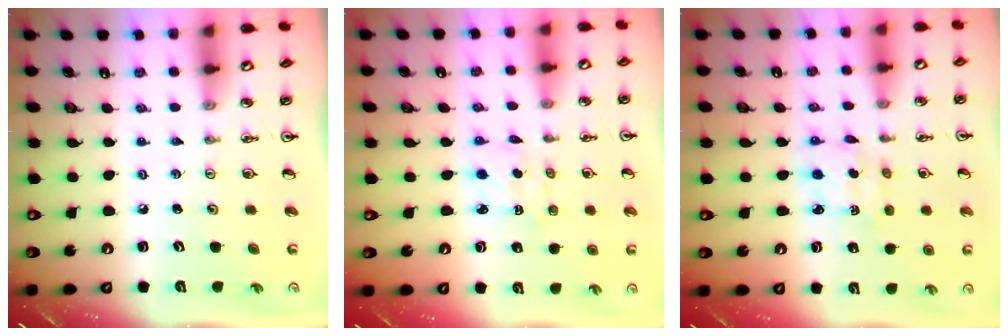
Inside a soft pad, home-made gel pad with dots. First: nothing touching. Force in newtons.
{"total": 2.0, "press": 1.9, "slide": 0.6}
{"total": 2.5, "press": 2.5, "slide": 0.3}